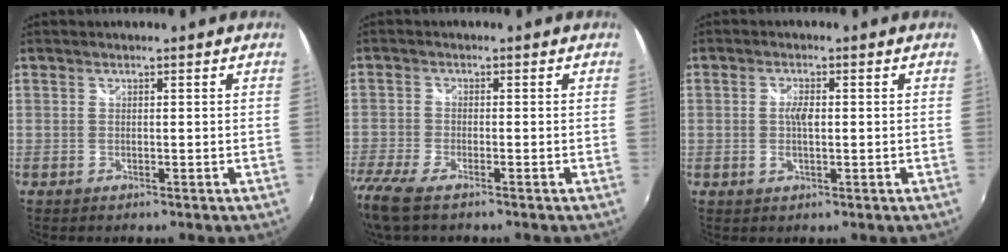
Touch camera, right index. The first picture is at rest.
{"total": 5.6, "force": [-4.3, 0.9, 3.5], "torque": [-0.087, -0.030, -0.086]}
{"total": 2.9, "force": [0.0, 1.1, 2.6], "torque": [-0.047, -0.001, -0.002]}